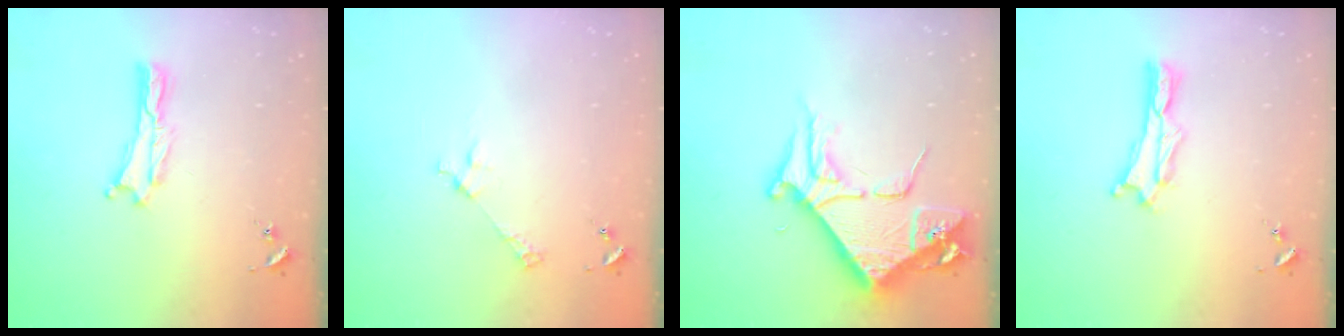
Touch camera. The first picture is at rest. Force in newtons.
{"total": 2.9, "press": 2.9, "slide": 0.2}
{"total": 8.3, "press": 8.2, "slide": 0.9}
{"total": 0.9, "press": 0.9, "slide": 0.2}